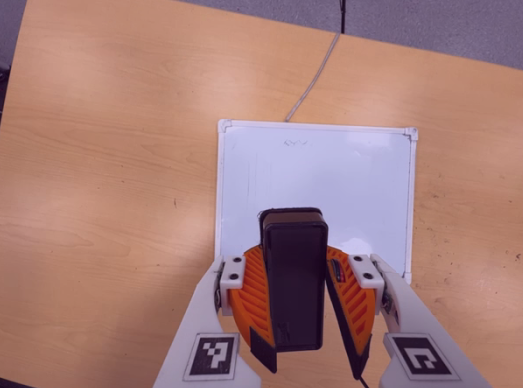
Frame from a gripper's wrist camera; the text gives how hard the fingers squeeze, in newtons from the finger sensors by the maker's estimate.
{"total": 8.7, "left": 9.2, "right": 8.2}